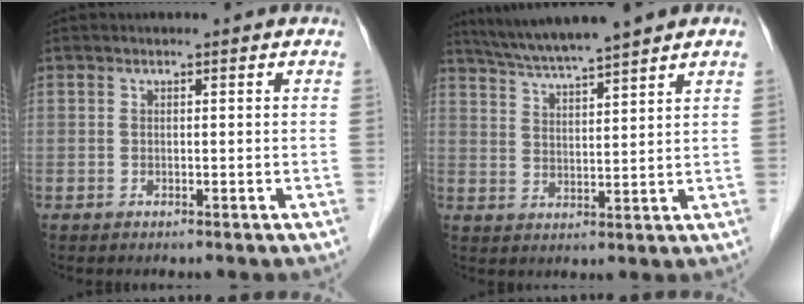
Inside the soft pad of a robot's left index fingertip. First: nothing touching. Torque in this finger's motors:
{"motor_torque": [0.88, -0.80, 0.38, 0.07]}